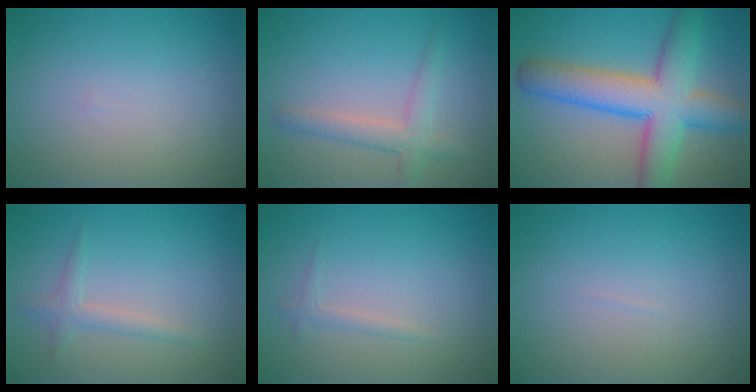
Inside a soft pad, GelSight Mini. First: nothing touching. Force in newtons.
{"total": 2.6, "press": 2.6, "slide": 0.1}
{"total": 9.1, "press": 9.1, "slide": 0.2}
{"total": 1.6, "press": 1.6, "slide": 0.1}
{"total": 0.8, "press": 0.8, "slide": 0.1}
{"total": 0.0}